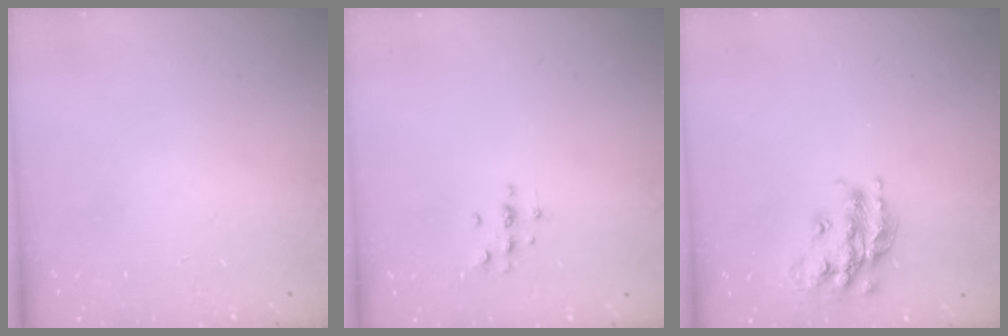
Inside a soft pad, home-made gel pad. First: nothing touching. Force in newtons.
{"total": 4.1, "press": 4.1, "slide": 0.4}
{"total": 17.3, "press": 17.3, "slide": 1.2}